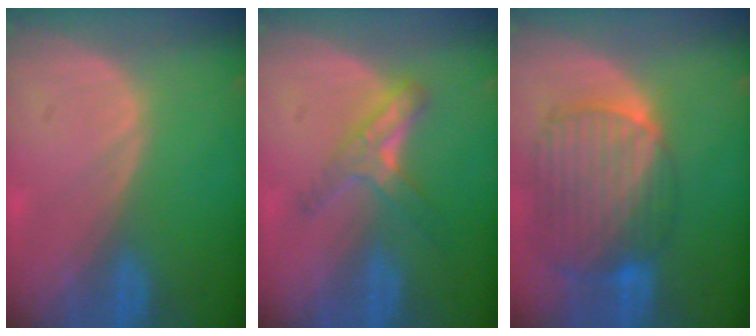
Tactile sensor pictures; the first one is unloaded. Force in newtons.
{"total": 5.4, "press": 5.0, "slide": 2.1}
{"total": 10.6, "press": 9.0, "slide": 5.5}